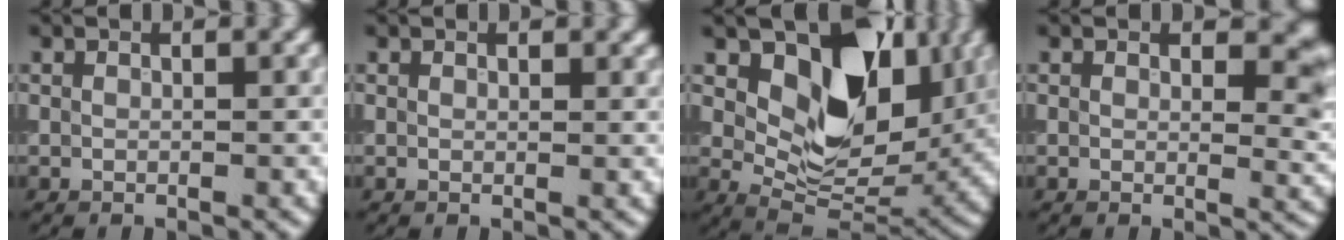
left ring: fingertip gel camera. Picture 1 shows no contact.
{"total": 0.6, "force": [0.4, 0.4, 0.2], "torque": [0.001, -0.004, 0.006]}
{"total": 11.1, "force": [3.6, 6.8, 8.0], "torque": [-0.124, -0.016, 0.061]}
{"total": 4.3, "force": [1.6, 2.4, 3.2], "torque": [-0.030, -0.007, 0.021]}